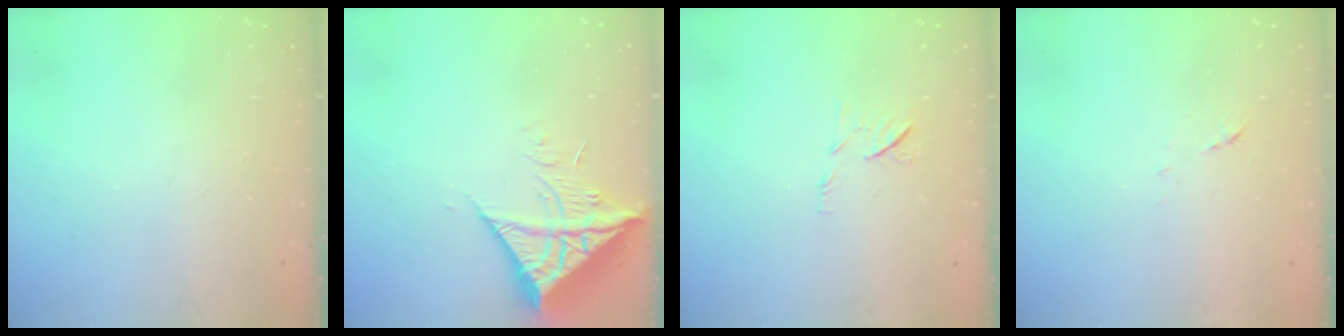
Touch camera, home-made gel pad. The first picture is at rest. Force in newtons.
{"total": 11.9, "press": 11.8, "slide": 1.4}
{"total": 6.7, "press": 6.6, "slide": 1.0}
{"total": 5.5, "press": 5.4, "slide": 0.4}